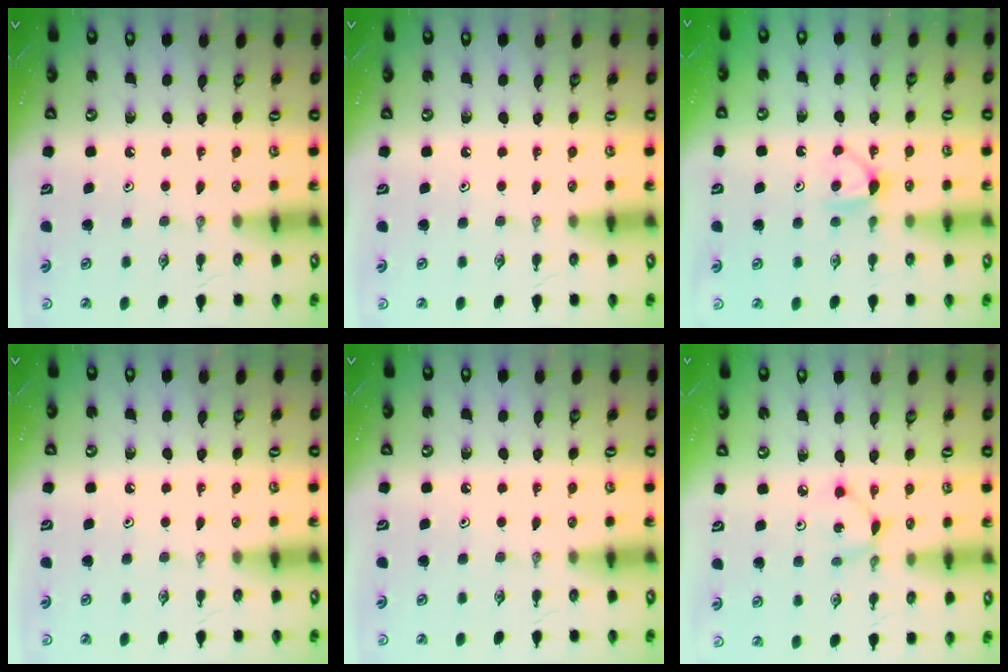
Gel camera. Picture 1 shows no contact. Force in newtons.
{"total": 0.0}
{"total": 6.2, "press": 6.2, "slide": 0.5}
{"total": 0.0}
{"total": 0.0}
{"total": 2.6, "press": 2.6, "slide": 0.1}